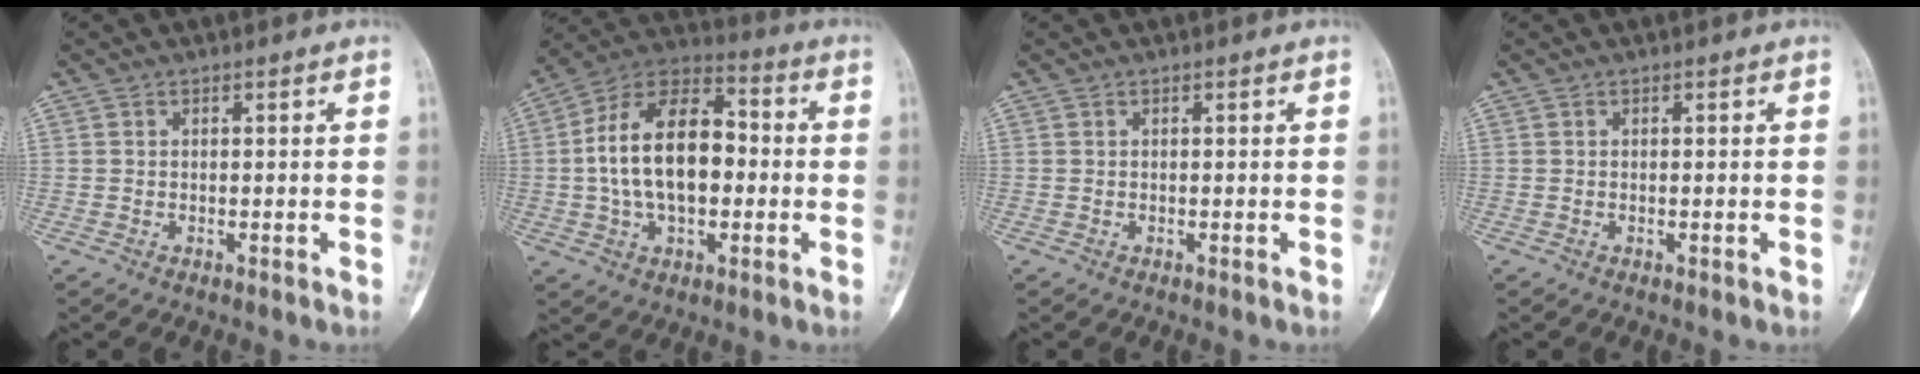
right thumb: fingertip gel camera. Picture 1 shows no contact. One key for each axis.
{"total": 18.8, "fx": -0.2, "fy": 11.0, "fz": 15.2, "tx": -0.249, "ty": 0.035, "tz": -0.010}
{"total": 0.0}
{"total": 0.0}